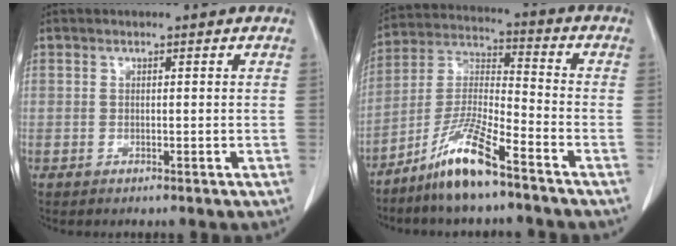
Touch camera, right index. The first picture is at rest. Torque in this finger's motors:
{"motor_torque": [0.84, -0.78, 0.38, 0.12]}